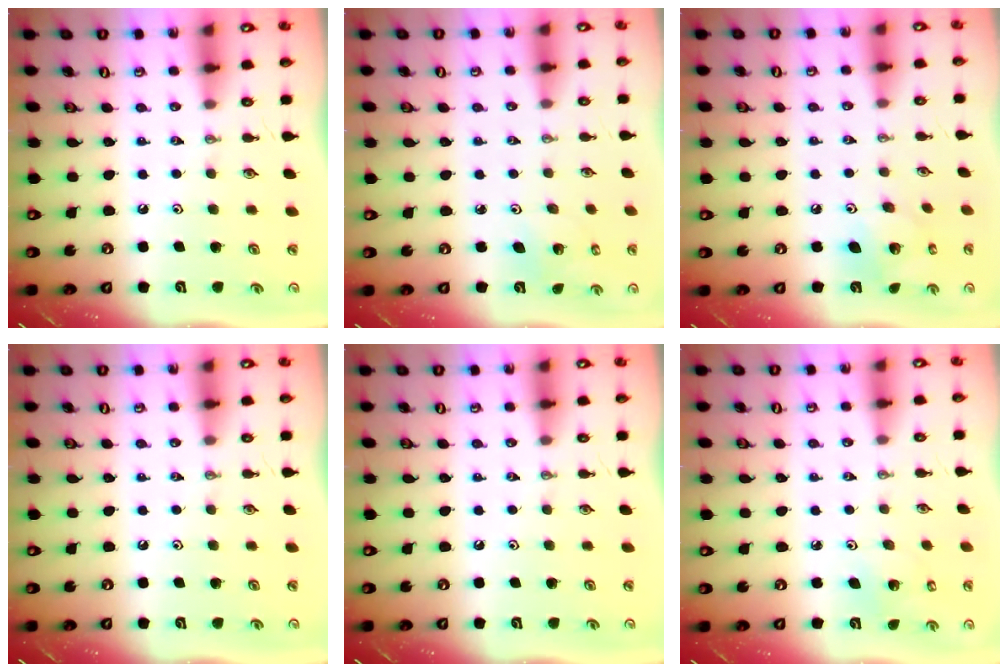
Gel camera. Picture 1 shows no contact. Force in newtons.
{"total": 3.0, "press": 3.0, "slide": 0.1}
{"total": 8.3, "press": 8.3, "slide": 0.1}
{"total": 0.0}
{"total": 0.0}
{"total": 2.9, "press": 2.9, "slide": 0.2}